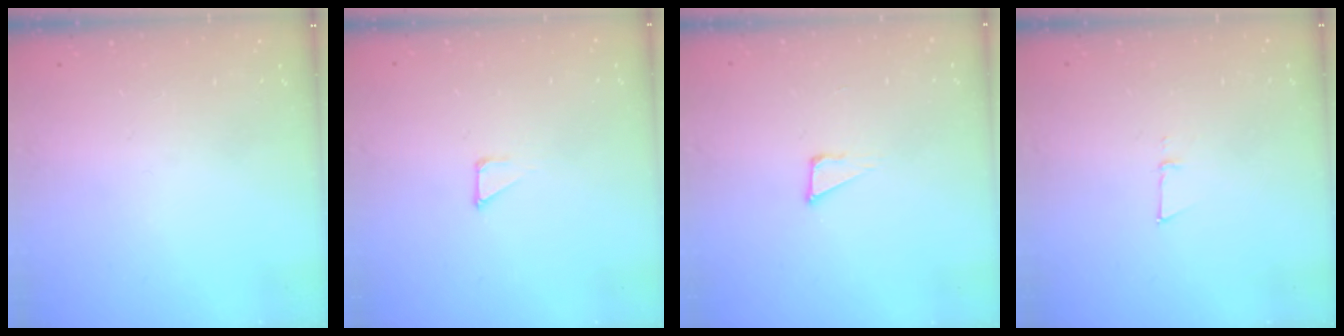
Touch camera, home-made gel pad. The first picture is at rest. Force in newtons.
{"total": 1.2, "press": 1.2, "slide": 0.0}
{"total": 3.3, "press": 3.2, "slide": 0.8}
{"total": 3.8, "press": 3.7, "slide": 1.0}